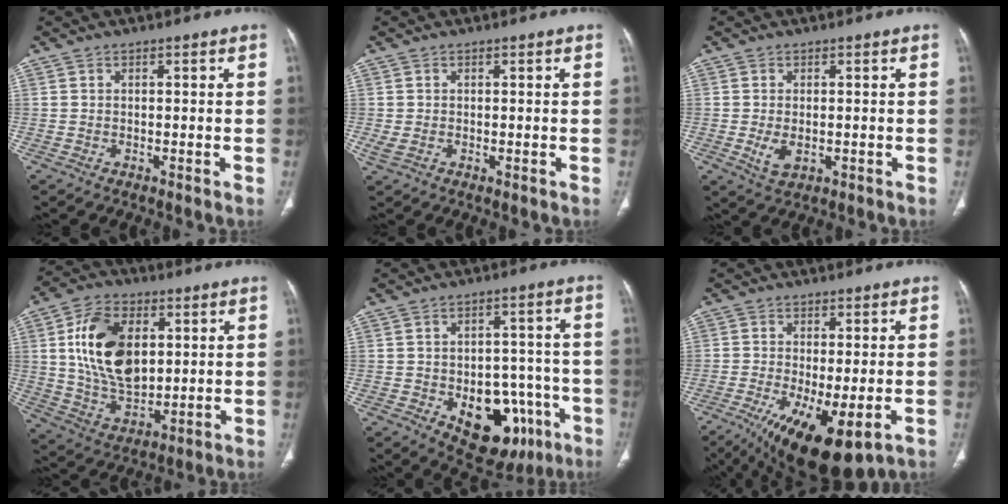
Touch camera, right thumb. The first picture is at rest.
{"total": 2.1, "force": [-0.1, 1.3, 1.6], "torque": [-0.049, 0.000, 0.003]}
{"total": 3.8, "force": [-0.6, 2.2, 3.0], "torque": [-0.058, -0.008, -0.003]}
{"total": 17.3, "force": [3.8, 10.8, 13.1], "torque": [-0.212, -0.014, 0.076]}
{"total": 16.3, "force": [-6.2, 10.2, 11.2], "torque": [-0.110, 0.035, -0.070]}
{"total": 14.5, "force": [-6.2, 5.2, 12.0], "torque": [-0.209, -0.021, -0.088]}